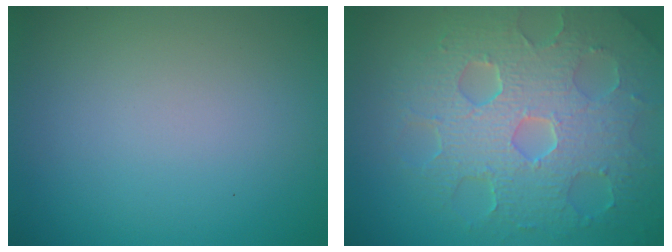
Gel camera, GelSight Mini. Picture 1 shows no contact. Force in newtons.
{"total": 8.6, "press": 6.1, "slide": 6.1}